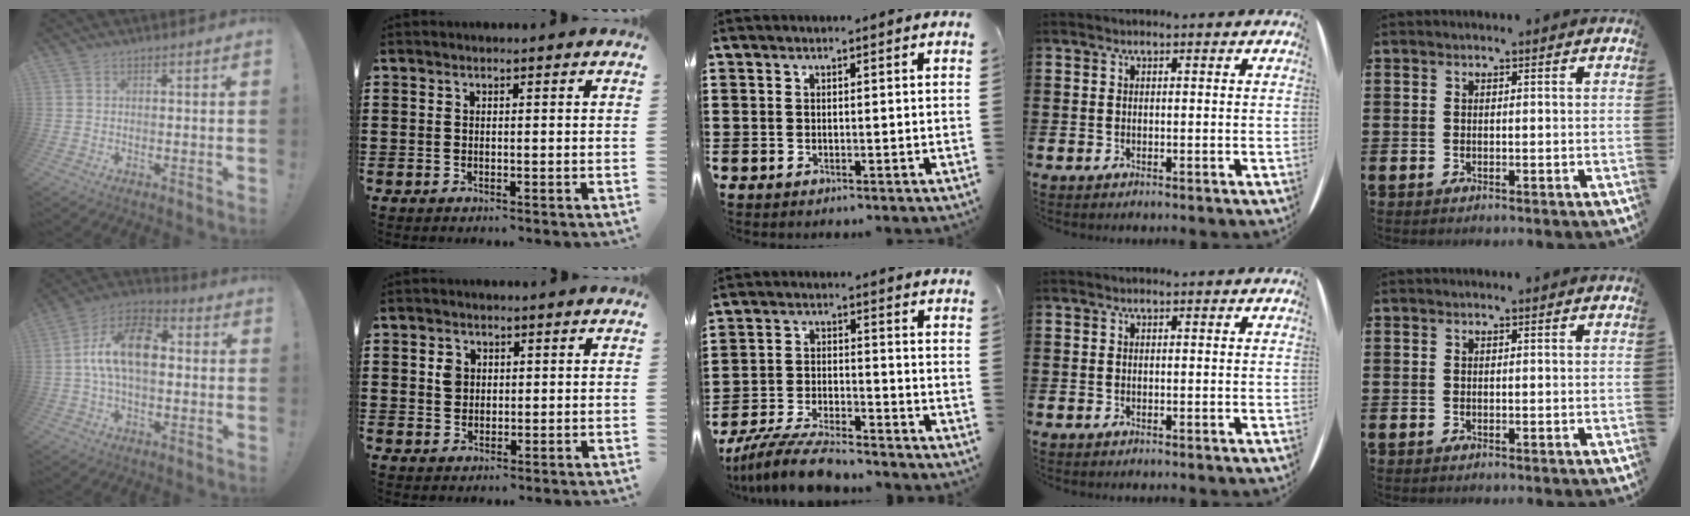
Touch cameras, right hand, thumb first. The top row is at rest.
{"thumb": {"total": 15.2, "force": [1.4, 8.7, 12.4], "torque": [-0.221, 0.009, 0.023]}, "index": {"total": 2.4, "force": [0.7, 2.1, 1.1], "torque": [-0.029, 0.010, 0.012]}, "middle": {"total": 7.5, "force": [-6.9, 0.9, 2.8], "torque": [-0.058, 0.005, -0.132]}}